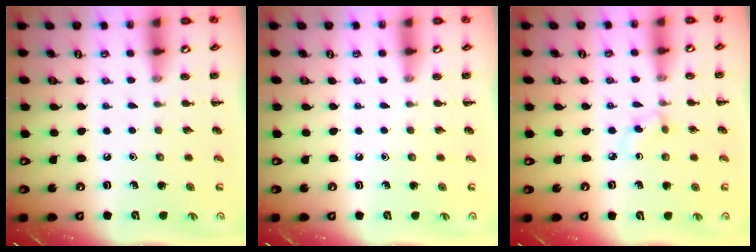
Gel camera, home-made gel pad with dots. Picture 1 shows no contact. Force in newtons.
{"total": 0.0}
{"total": 2.9, "press": 2.7, "slide": 1.2}